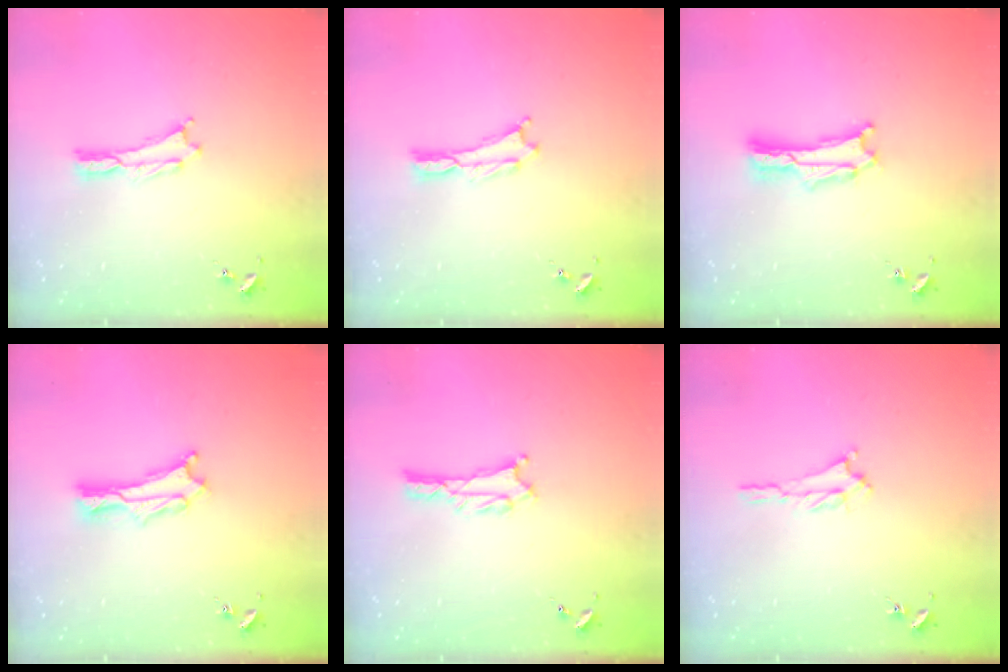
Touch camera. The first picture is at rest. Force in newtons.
{"total": 0.0}
{"total": 1.4, "press": 1.3, "slide": 0.2}
{"total": 1.5, "press": 1.4, "slide": 0.2}
{"total": 2.0, "press": 2.0, "slide": 0.3}
{"total": 1.2, "press": 1.1, "slide": 0.5}